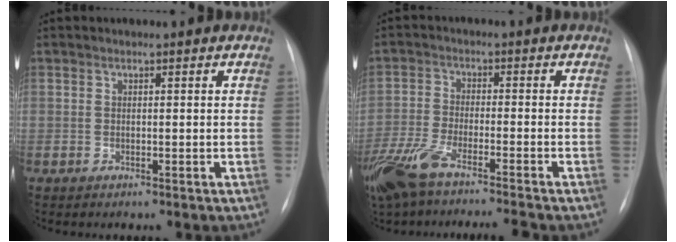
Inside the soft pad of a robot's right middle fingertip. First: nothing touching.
{"total": 13.4, "force": [-10.6, 1.2, 8.0], "torque": [-0.160, -0.026, -0.186]}